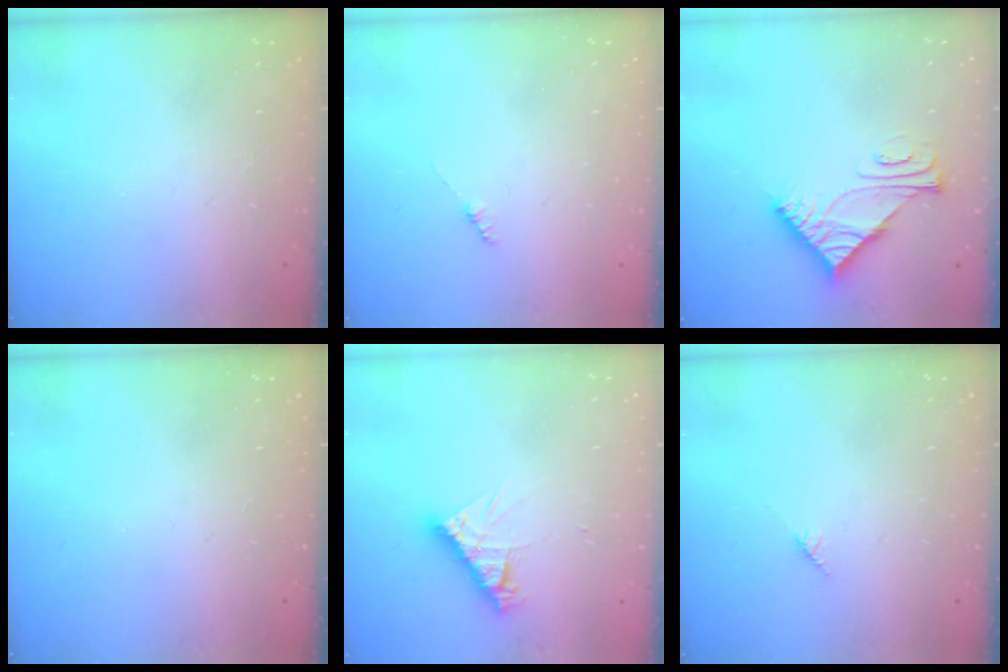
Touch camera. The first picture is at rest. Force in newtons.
{"total": 0.9, "press": 0.8, "slide": 0.2}
{"total": 6.8, "press": 6.8, "slide": 0.1}
{"total": 0.0}
{"total": 9.0, "press": 8.9, "slide": 0.8}
{"total": 2.7, "press": 2.7, "slide": 0.2}